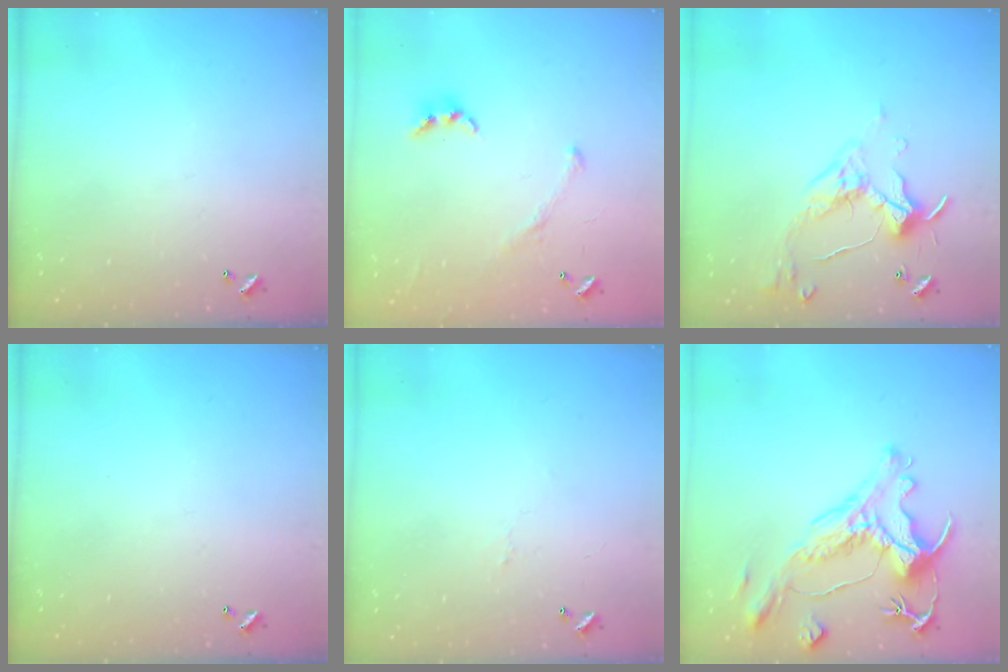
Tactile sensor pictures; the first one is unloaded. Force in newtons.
{"total": 2.3, "press": 2.3, "slide": 0.5}
{"total": 5.7, "press": 5.7, "slide": 1.0}
{"total": 0.0}
{"total": 1.6, "press": 1.5, "slide": 0.5}
{"total": 3.1, "press": 2.8, "slide": 1.4}